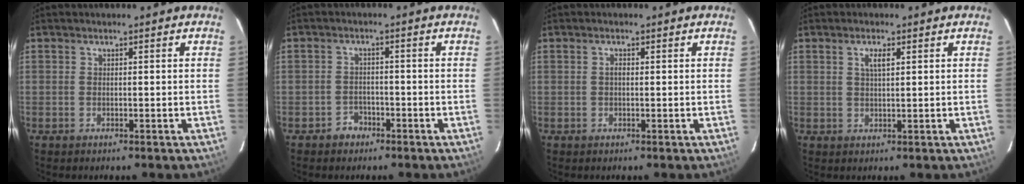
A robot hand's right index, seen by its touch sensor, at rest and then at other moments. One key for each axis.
{"total": 3.1, "fx": -2.0, "fy": 2.4, "fz": 0.2, "tx": -0.007, "ty": 0.012, "tz": -0.031}
{"total": 0.9, "fx": 0.1, "fy": 0.4, "fz": 0.8, "tx": -0.015, "ty": 0.004, "tz": 0.000}
{"total": 2.4, "fx": 1.0, "fy": 0.7, "fz": 2.1, "tx": -0.037, "ty": 0.003, "tz": 0.018}